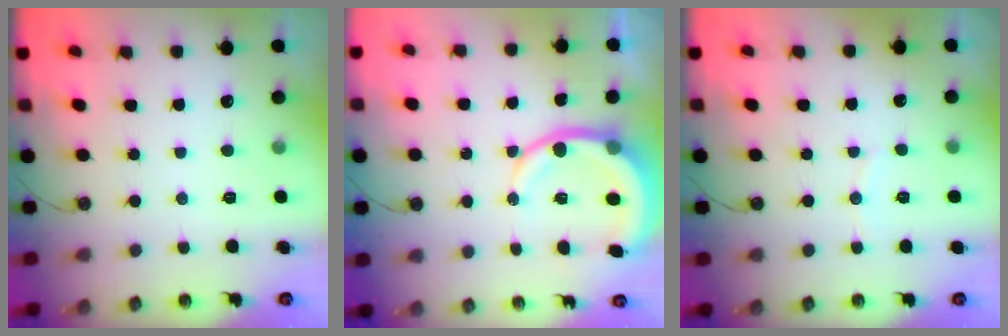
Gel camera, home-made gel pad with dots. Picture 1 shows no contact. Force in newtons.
{"total": 10.7, "press": 10.5, "slide": 2.4}
{"total": 2.8, "press": 2.8, "slide": 0.3}